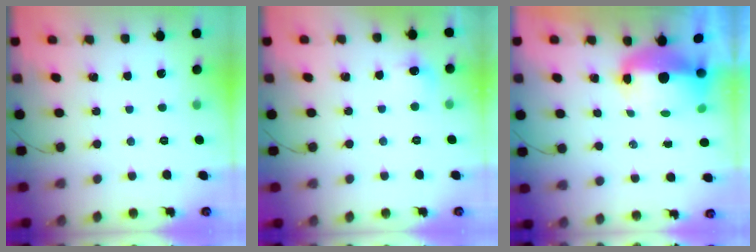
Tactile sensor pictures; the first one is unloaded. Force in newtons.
{"total": 5.8, "press": 5.6, "slide": 1.6}
{"total": 7.8, "press": 7.5, "slide": 1.8}